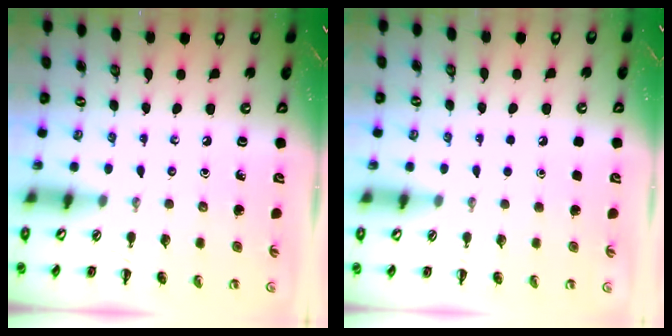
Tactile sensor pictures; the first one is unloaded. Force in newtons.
{"total": 1.8, "press": 1.7, "slide": 0.1}